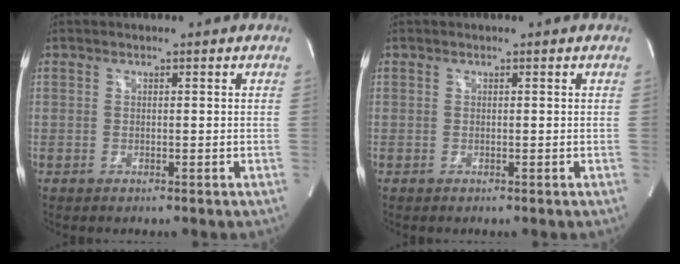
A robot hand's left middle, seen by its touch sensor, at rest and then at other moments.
{"total": 0.0}